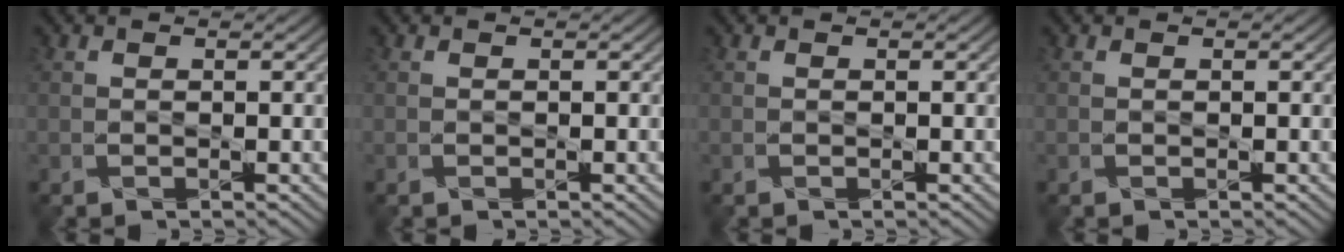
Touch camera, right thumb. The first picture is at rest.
{"total": 0.0}
{"total": 0.0}
{"total": 0.0}